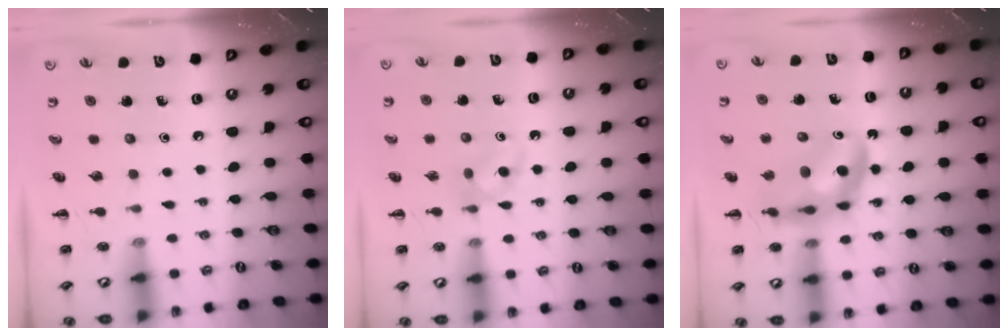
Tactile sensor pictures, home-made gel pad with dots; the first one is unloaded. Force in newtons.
{"total": 2.5, "press": 2.3, "slide": 1.0}
{"total": 11.3, "press": 10.9, "slide": 3.1}